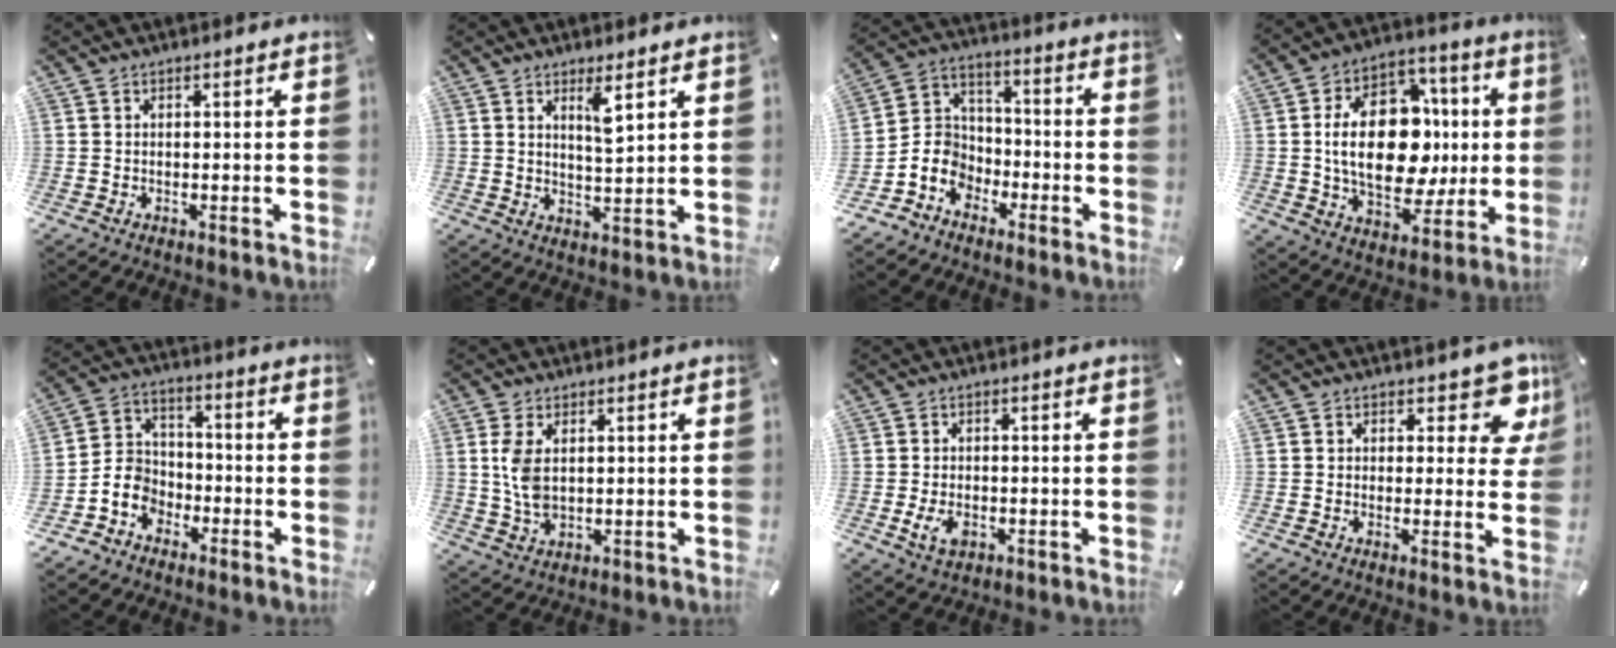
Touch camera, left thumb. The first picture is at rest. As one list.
[{"total": 5.1, "force": [3.0, 0.7, 4.0], "torque": [-0.072, -0.011, 0.046]}, {"total": 9.5, "force": [-4.9, 7.9, 2.2], "torque": [-0.070, 0.025, -0.093]}, {"total": 22.3, "force": [0.5, 14.8, 16.7], "torque": [-0.293, -0.004, 0.011]}, {"total": 8.3, "force": [-4.2, 6.7, 2.6], "torque": [-0.070, 0.029, -0.082]}, {"total": 6.4, "force": [1.3, 3.7, 5.0], "torque": [-0.131, -0.004, 0.018]}, {"total": 4.2, "force": [-1.3, 2.7, 2.9], "torque": [-0.070, -0.001, -0.025]}, {"total": 8.7, "force": [5.2, 4.5, 5.2], "torque": [-0.042, -0.035, 0.085]}]